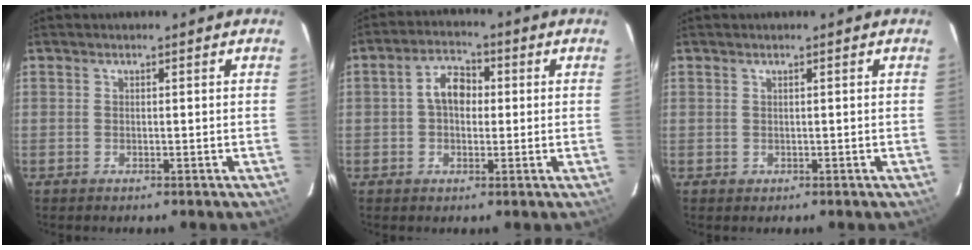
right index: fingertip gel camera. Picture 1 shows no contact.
{"total": 5.8, "force": [0.4, 4.0, 4.2], "torque": [-0.075, 0.020, 0.006]}
{"total": 0.7, "force": [0.1, 0.7, 0.0], "torque": [0.006, 0.003, 0.002]}